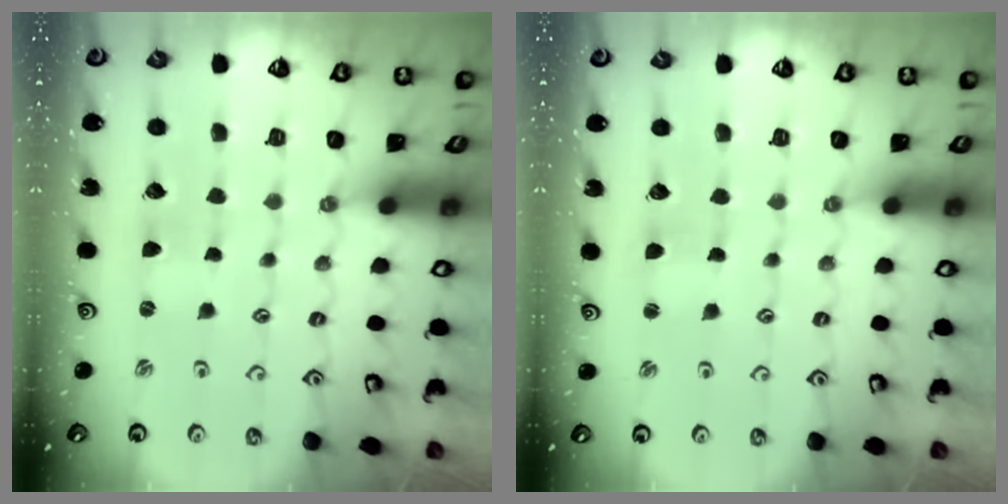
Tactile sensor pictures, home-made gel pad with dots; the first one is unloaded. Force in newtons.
{"total": 1.6, "press": 1.6, "slide": 0.3}